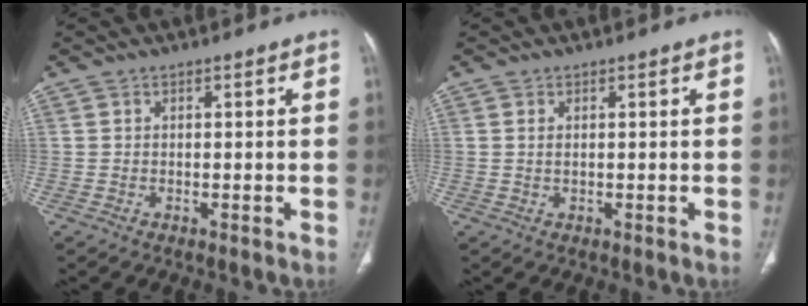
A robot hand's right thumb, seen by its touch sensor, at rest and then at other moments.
{"total": 1.0, "force": [0.4, 0.4, 0.8], "torque": [-0.022, 0.002, 0.011]}